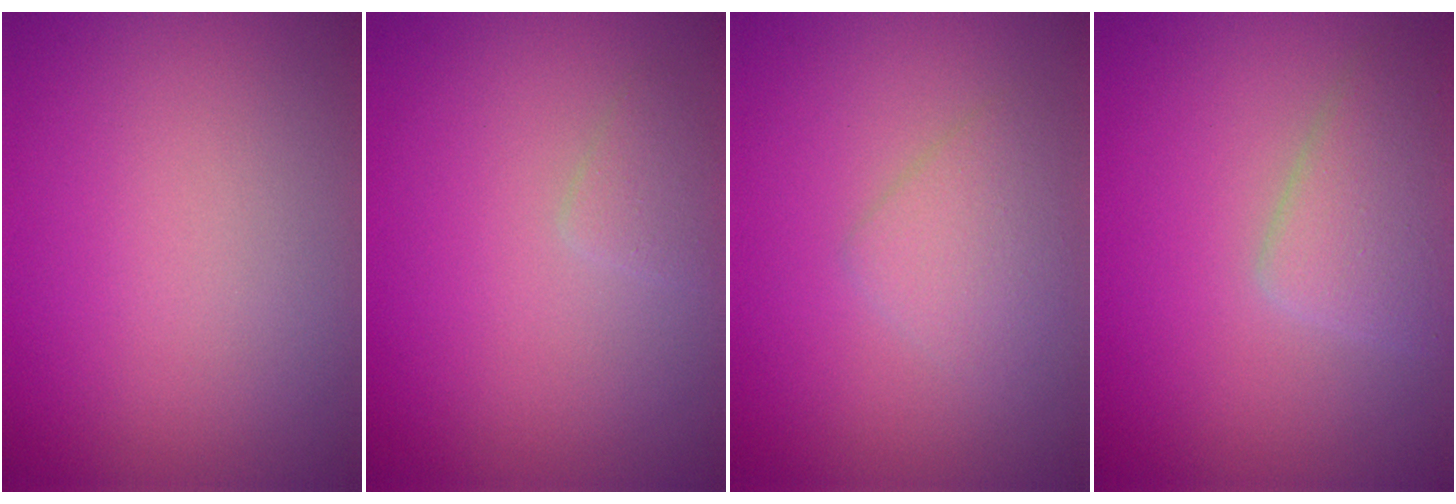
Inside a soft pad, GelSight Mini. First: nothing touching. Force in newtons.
{"total": 1.1, "press": 1.1, "slide": 0.0}
{"total": 2.2, "press": 2.2, "slide": 0.1}
{"total": 3.5, "press": 3.5, "slide": 0.3}